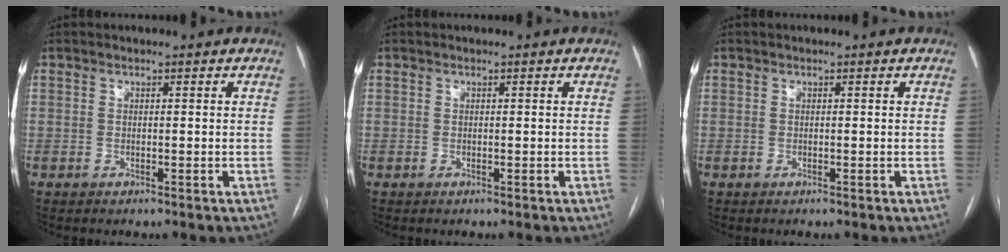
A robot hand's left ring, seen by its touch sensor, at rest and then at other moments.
{"total": 0.0}
{"total": 0.0}